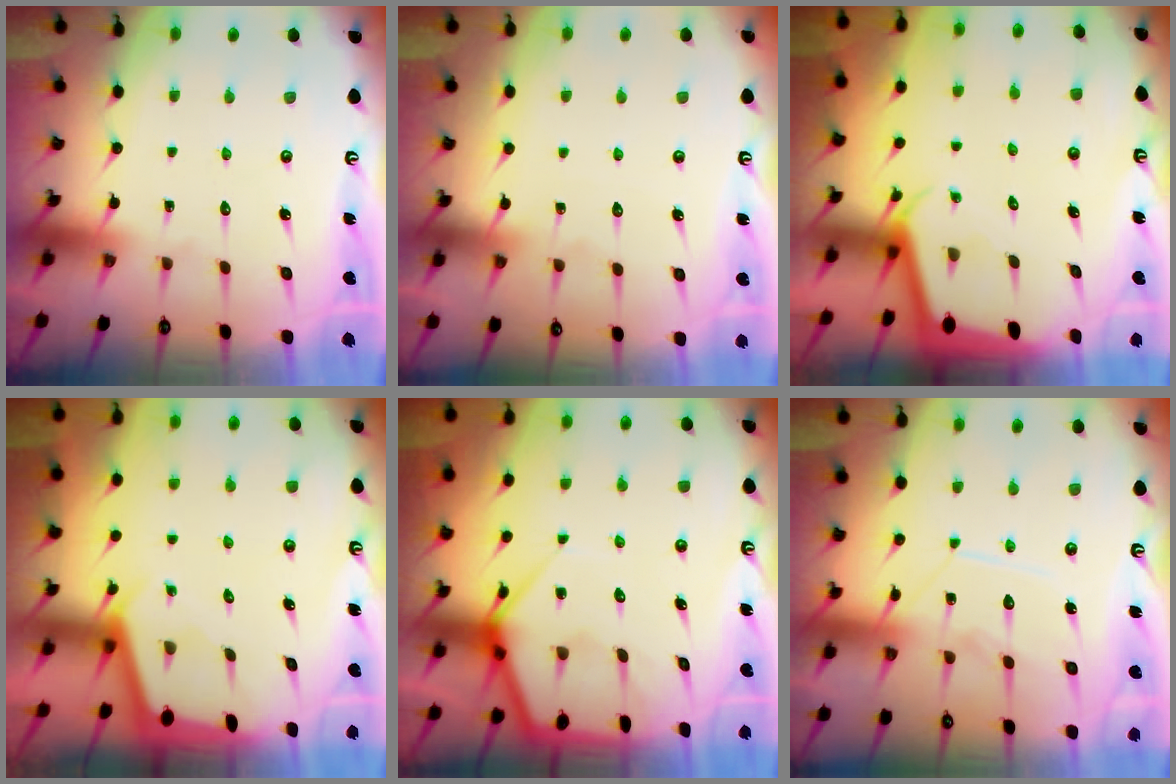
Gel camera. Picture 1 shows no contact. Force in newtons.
{"total": 5.2, "press": 5.2, "slide": 0.7}
{"total": 2.0, "press": 2.0, "slide": 0.1}
{"total": 2.1, "press": 2.1, "slide": 0.1}
{"total": 9.0, "press": 8.9, "slide": 0.8}
{"total": 11.0, "press": 10.9, "slide": 0.8}